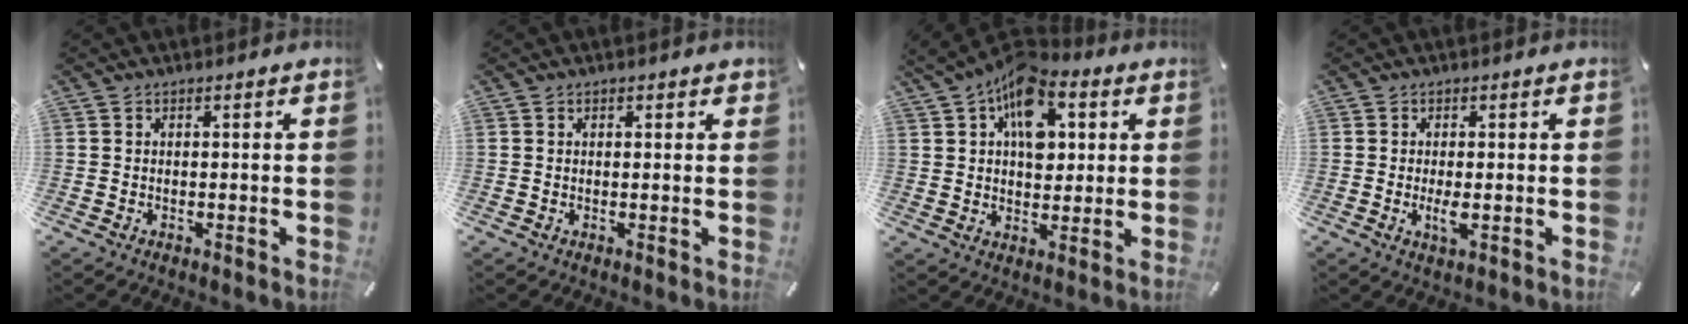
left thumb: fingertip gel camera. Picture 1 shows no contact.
{"total": 0.7, "force": [0.4, 0.6, 0.3], "torque": [0.003, -0.001, 0.006]}
{"total": 13.0, "force": [4.6, 8.8, 8.4], "torque": [-0.124, -0.013, 0.084]}
{"total": 3.3, "force": [-0.3, 1.1, 3.1], "torque": [-0.067, -0.009, -0.008]}